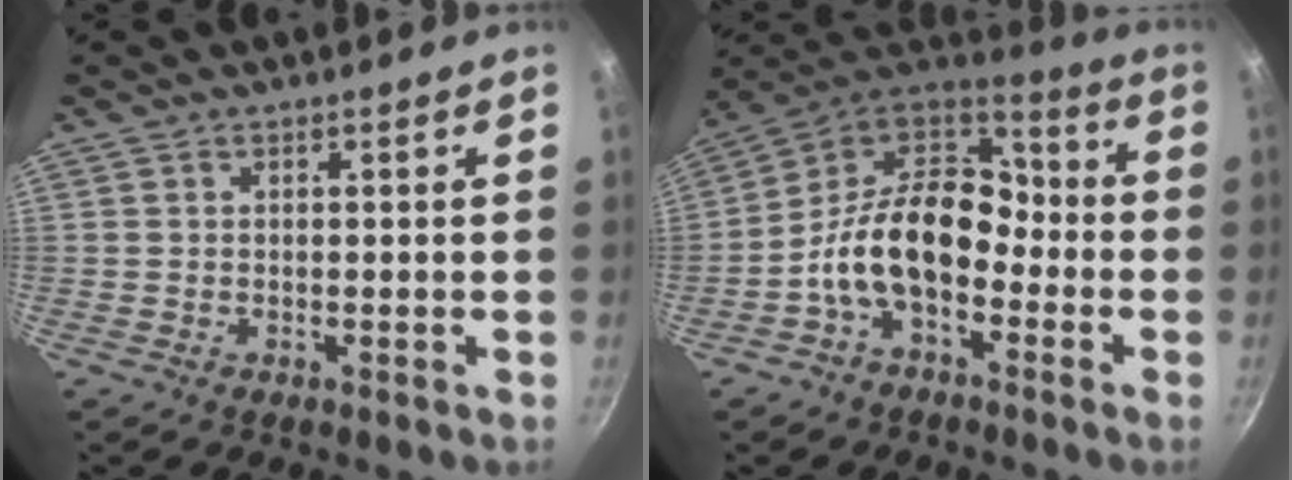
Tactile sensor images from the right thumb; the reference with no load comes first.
{"total": 16.6, "force": [-4.7, 10.7, 11.8], "torque": [-0.170, 0.065, -0.109]}